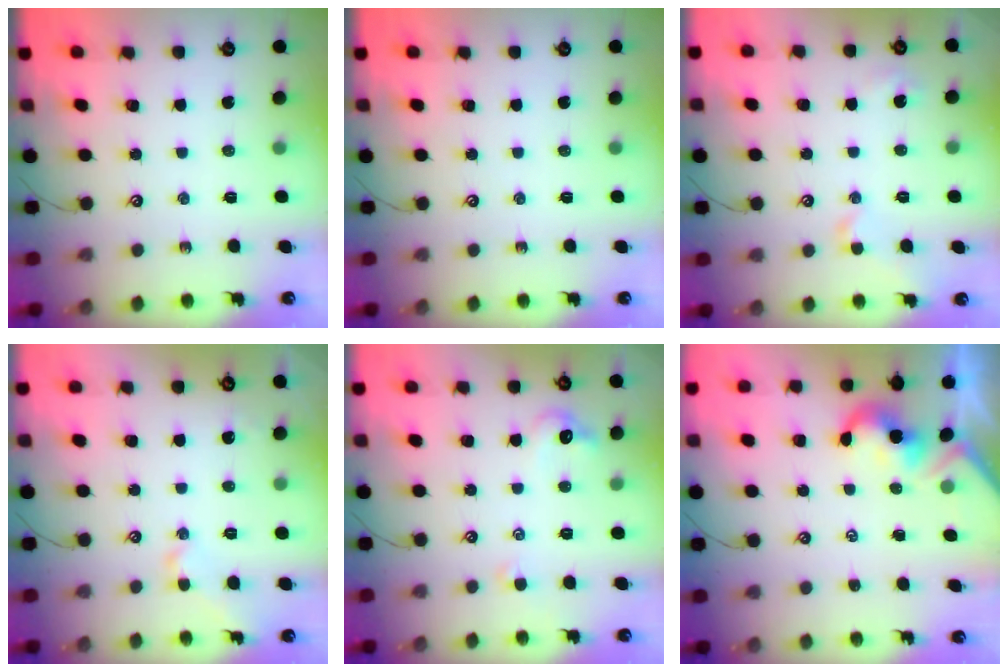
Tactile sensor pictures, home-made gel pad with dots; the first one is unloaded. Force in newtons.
{"total": 0.0}
{"total": 2.2, "press": 2.1, "slide": 0.6}
{"total": 0.6, "press": 0.6, "slide": 0.1}
{"total": 2.6, "press": 2.5, "slide": 0.5}
{"total": 1.9, "press": 1.9, "slide": 0.5}